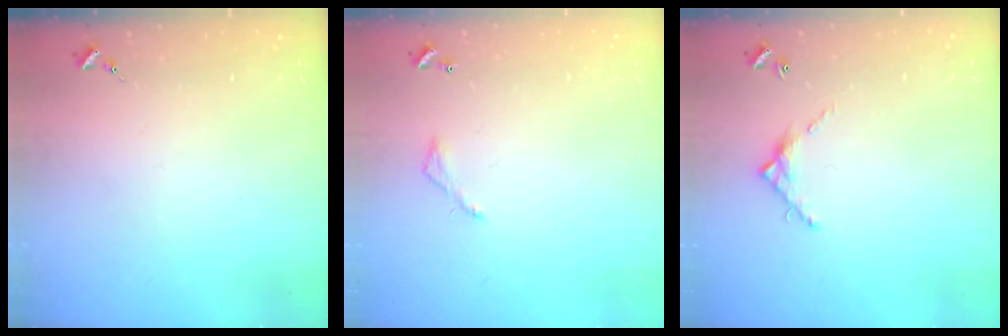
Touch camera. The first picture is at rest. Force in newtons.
{"total": 3.2, "press": 3.2, "slide": 0.2}
{"total": 7.0, "press": 7.0, "slide": 0.2}